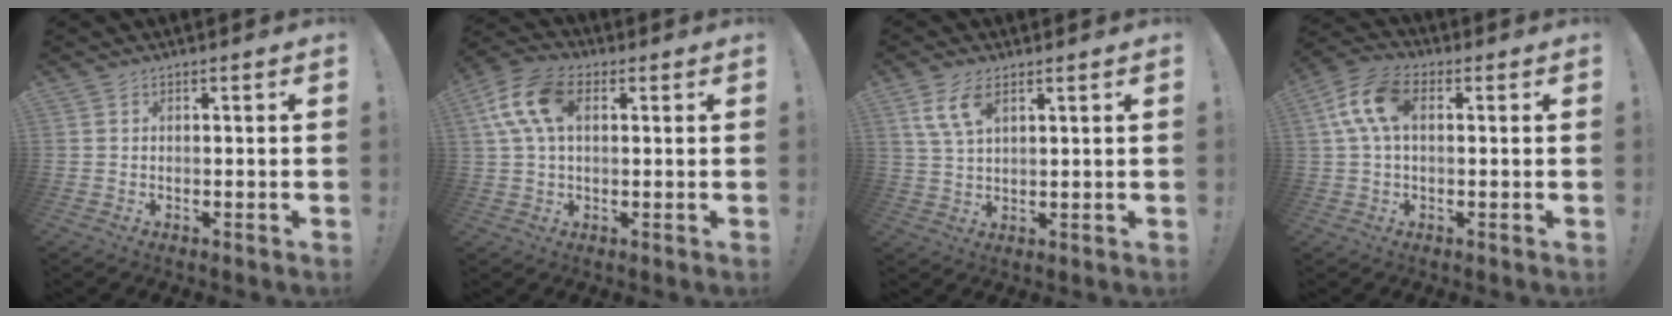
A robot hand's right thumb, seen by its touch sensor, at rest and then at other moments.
{"total": 13.5, "force": [3.5, 8.3, 10.1], "torque": [-0.191, 0.008, 0.068]}
{"total": 7.3, "force": [3.7, 3.0, 5.5], "torque": [-0.114, -0.007, 0.070]}
{"total": 11.0, "force": [2.1, 6.5, 8.7], "torque": [-0.171, 0.013, 0.042]}